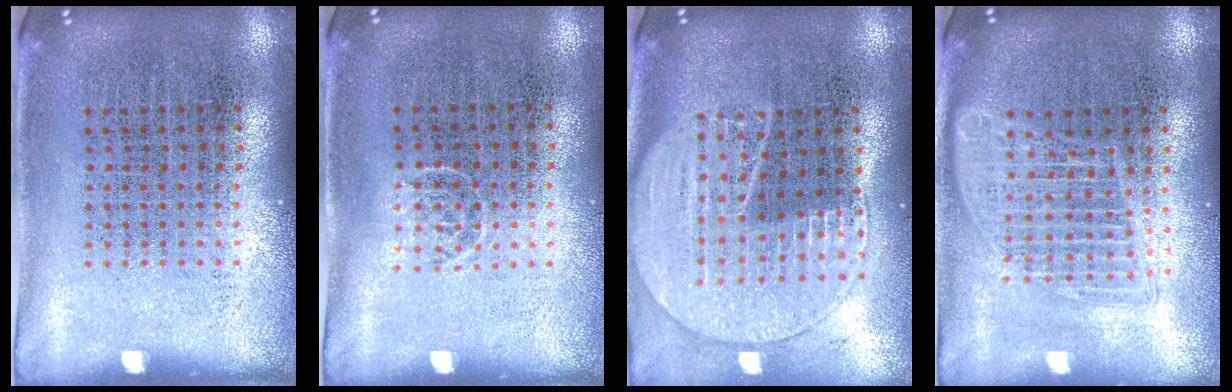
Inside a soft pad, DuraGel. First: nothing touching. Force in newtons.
{"total": 0.7, "press": 0.5, "slide": 0.5}
{"total": 2.0, "press": 1.7, "slide": 0.9}
{"total": 1.6, "press": 1.4, "slide": 0.8}